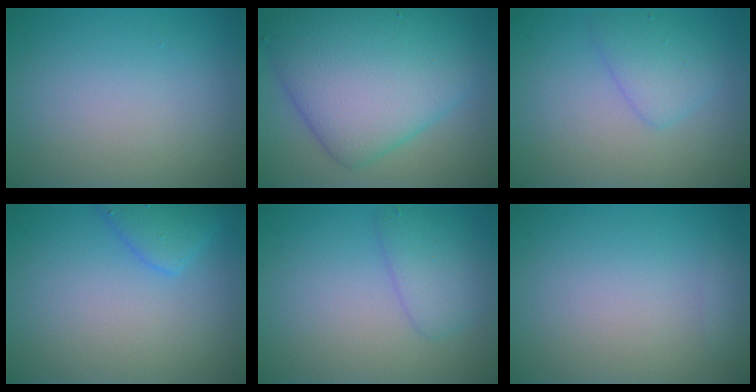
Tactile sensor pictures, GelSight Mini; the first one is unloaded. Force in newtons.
{"total": 10.4, "press": 10.4, "slide": 0.0}
{"total": 2.6, "press": 2.6, "slide": 0.1}
{"total": 2.6, "press": 2.6, "slide": 0.2}
{"total": 2.5, "press": 2.5, "slide": 0.2}
{"total": 0.7, "press": 0.7, "slide": 0.1}